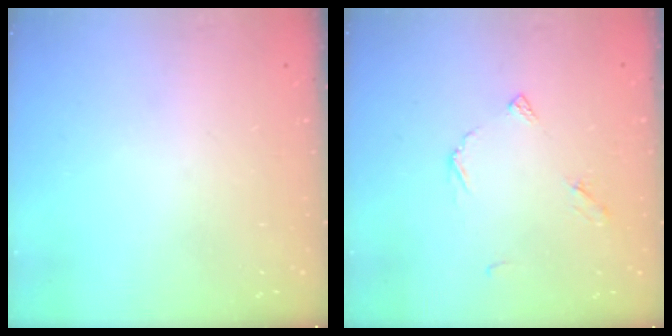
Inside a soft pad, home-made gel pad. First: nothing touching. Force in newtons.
{"total": 6.5, "press": 6.5, "slide": 0.6}